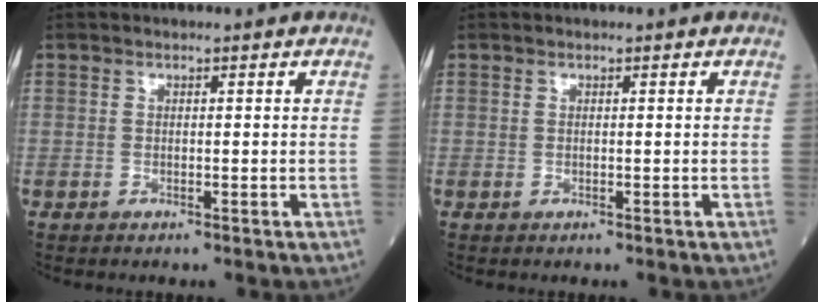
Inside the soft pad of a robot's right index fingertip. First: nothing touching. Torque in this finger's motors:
{"motor_torque": [0.00, 0.00, 0.00, 0.00]}